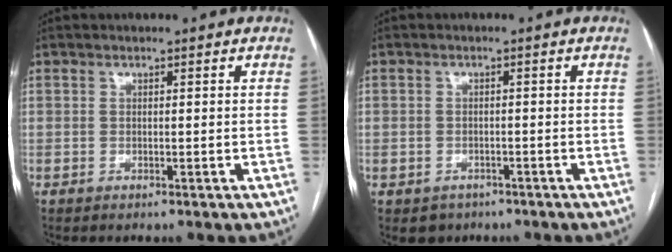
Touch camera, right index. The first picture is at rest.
{"total": 3.5, "force": [-1.9, 2.8, 0.3], "torque": [-0.002, 0.009, -0.024]}